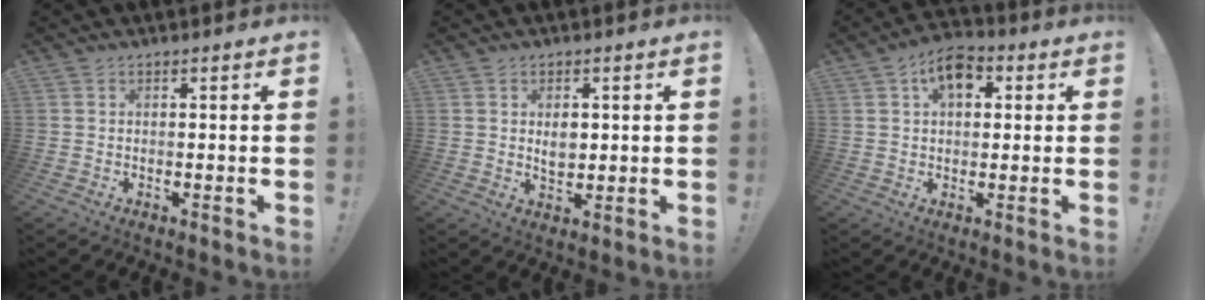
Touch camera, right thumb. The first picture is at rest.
{"total": 4.3, "force": [0.7, 3.2, 2.8], "torque": [-0.037, -0.001, 0.010]}
{"total": 8.6, "force": [3.6, 5.5, 5.7], "torque": [-0.077, -0.003, 0.062]}